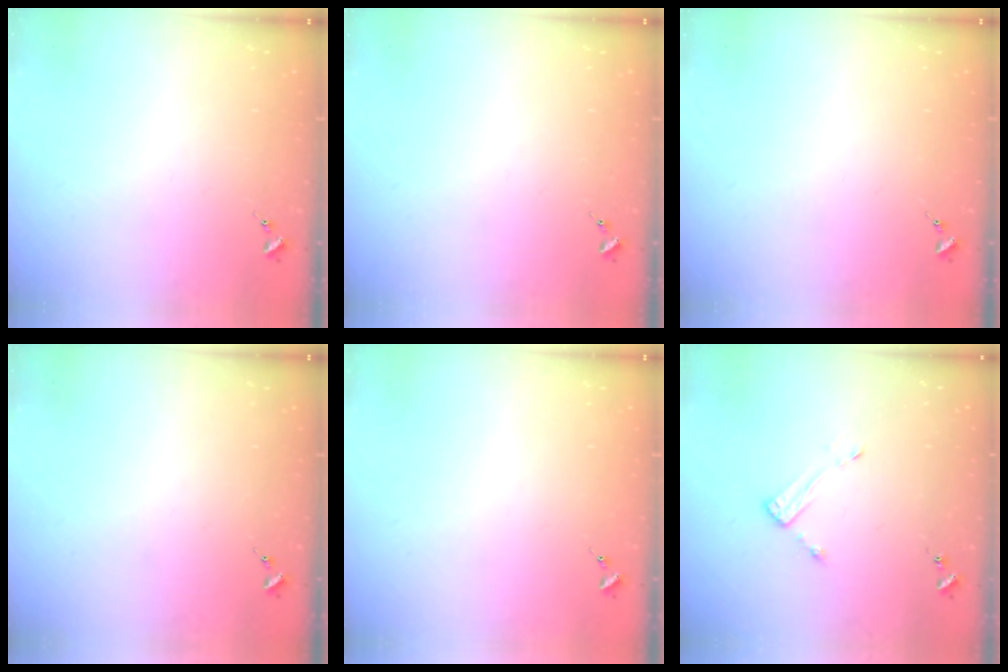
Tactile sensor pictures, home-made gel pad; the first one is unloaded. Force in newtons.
{"total": 0.0}
{"total": 0.0}
{"total": 0.0}
{"total": 0.0}
{"total": 3.5, "press": 3.5, "slide": 0.1}